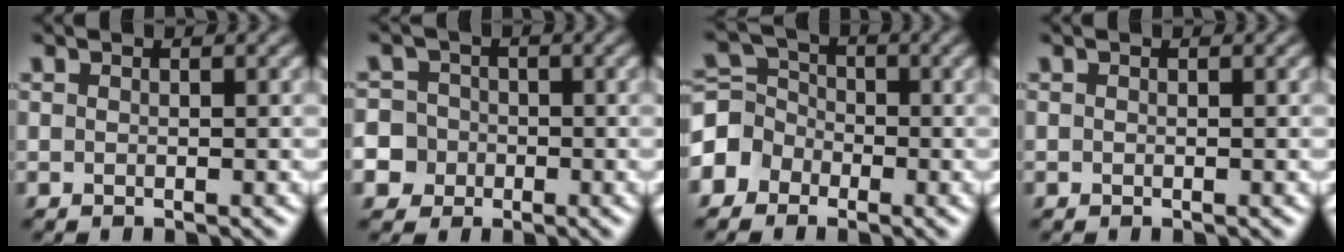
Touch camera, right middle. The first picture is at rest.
{"total": 7.8, "force": [-3.1, 6.9, 1.6], "torque": [-0.044, -0.013, -0.083]}
{"total": 3.9, "force": [-1.8, 3.3, 1.0], "torque": [-0.010, 0.010, -0.049]}
{"total": 0.0}